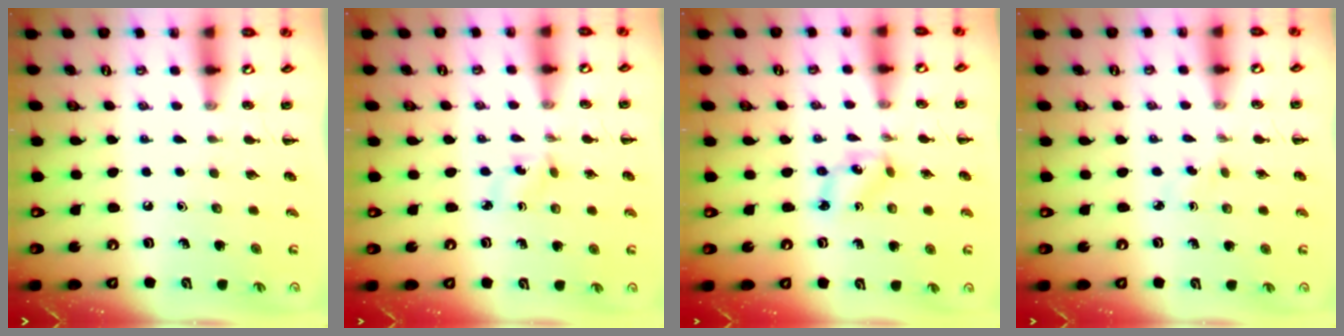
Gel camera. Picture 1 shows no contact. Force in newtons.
{"total": 2.5, "press": 2.4, "slide": 0.8}
{"total": 2.5, "press": 2.5, "slide": 0.6}
{"total": 1.3, "press": 1.2, "slide": 0.6}